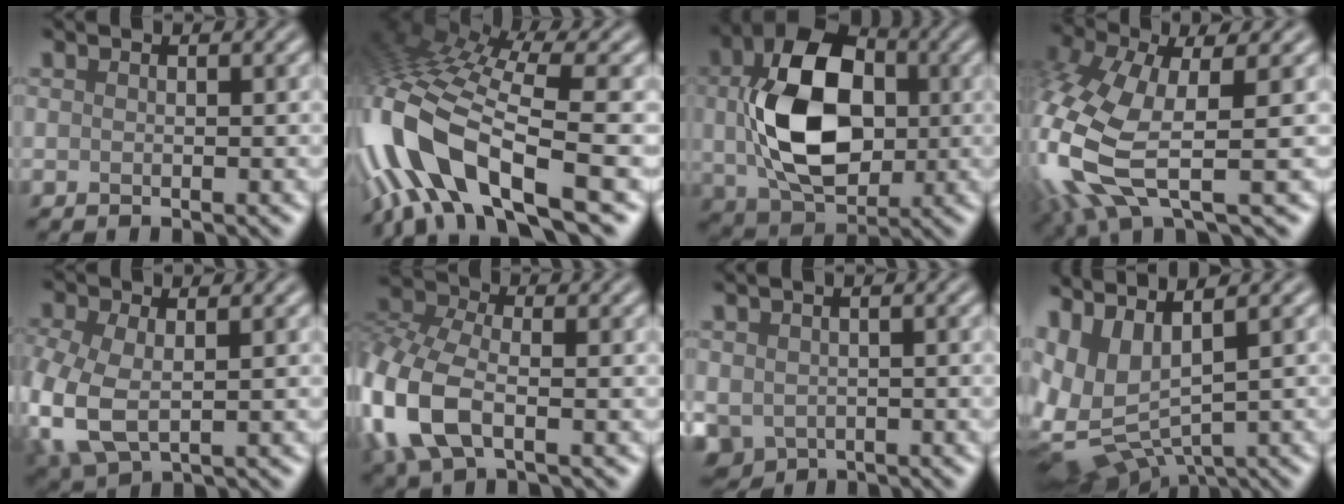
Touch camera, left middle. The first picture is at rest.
{"total": 12.9, "force": [-3.9, 5.2, 11.1], "torque": [-0.237, 0.000, -0.070]}
{"total": 12.6, "force": [0.8, 8.4, 9.4], "torque": [-0.187, 0.002, 0.018]}
{"total": 10.8, "force": [-1.5, 5.0, 9.5], "torque": [-0.256, -0.028, -0.028]}
{"total": 7.2, "force": [-1.5, 4.4, 5.5], "torque": [-0.159, -0.024, -0.025]}
{"total": 8.7, "force": [-2.5, 5.0, 6.6], "torque": [-0.175, -0.008, -0.064]}
{"total": 3.6, "force": [-0.1, 2.7, 2.3], "torque": [-0.050, -0.010, 0.005]}
{"total": 7.5, "force": [0.3, 4.4, 6.1], "torque": [-0.147, -0.014, 0.022]}